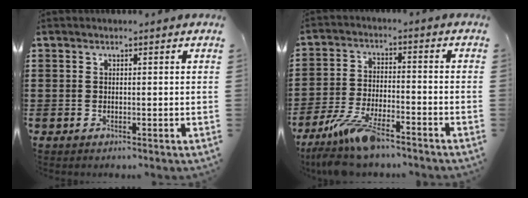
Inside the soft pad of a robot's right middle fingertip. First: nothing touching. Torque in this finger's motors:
{"motor_torque": [2.14, 0.00, 0.59, 0.21]}